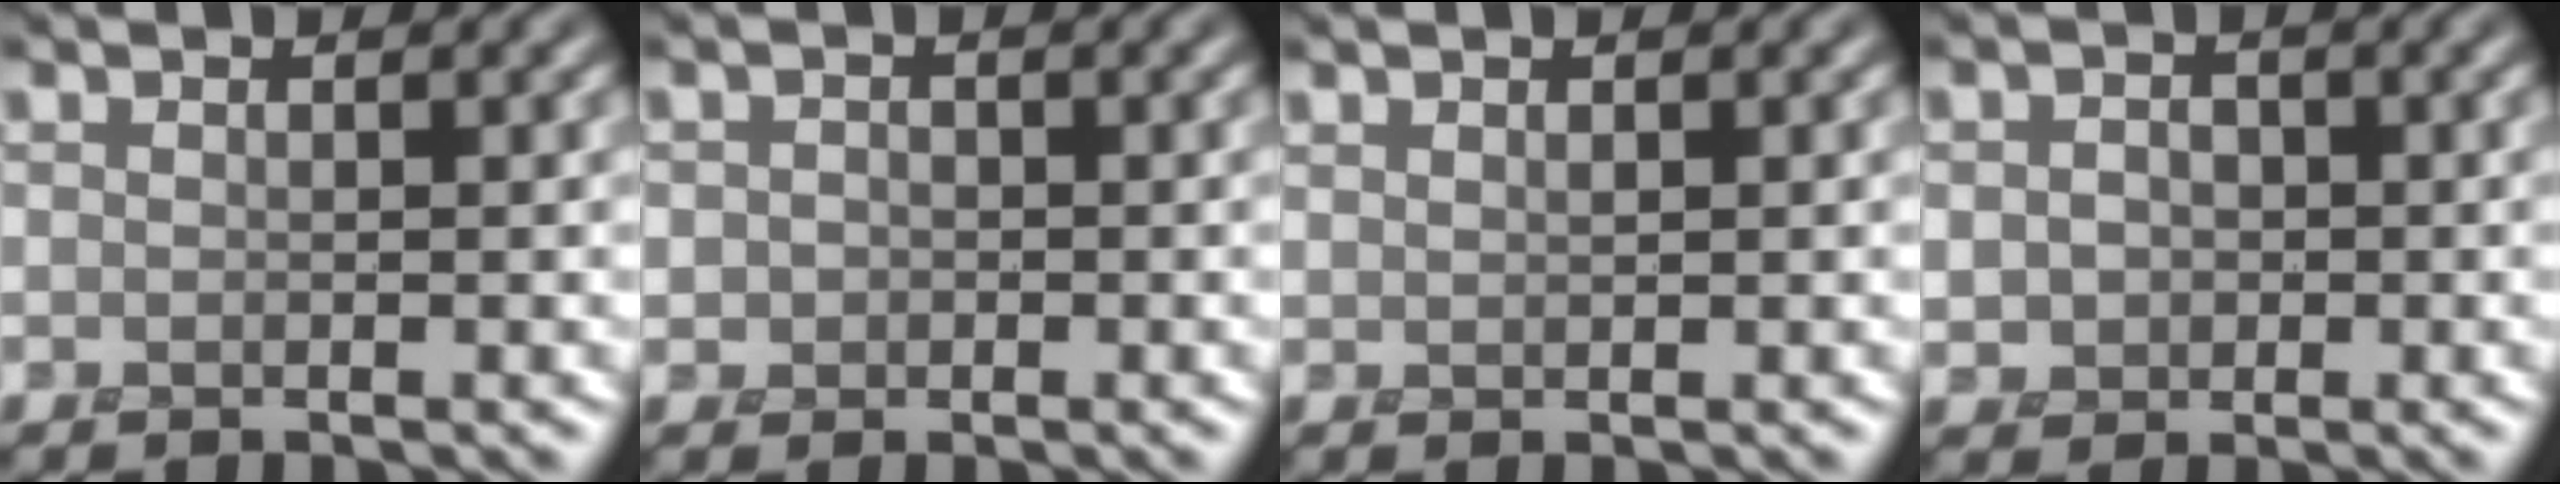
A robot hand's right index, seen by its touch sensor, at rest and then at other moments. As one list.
[{"total": 1.2, "force": [-0.2, 1.2, 0.2], "torque": [0.000, -0.003, -0.006]}, {"total": 0.6, "force": [0.6, 0.1, 0.0], "torque": [-0.002, -0.001, 0.015]}, {"total": 2.7, "force": [-0.2, 2.4, 1.2], "torque": [-0.012, -0.004, -0.006]}]